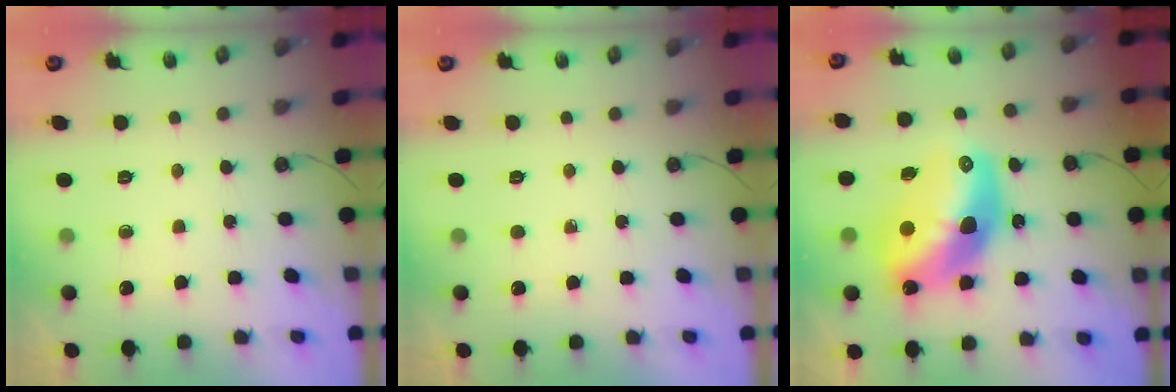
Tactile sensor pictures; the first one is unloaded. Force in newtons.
{"total": 0.0}
{"total": 19.1, "press": 19.1, "slide": 1.5}